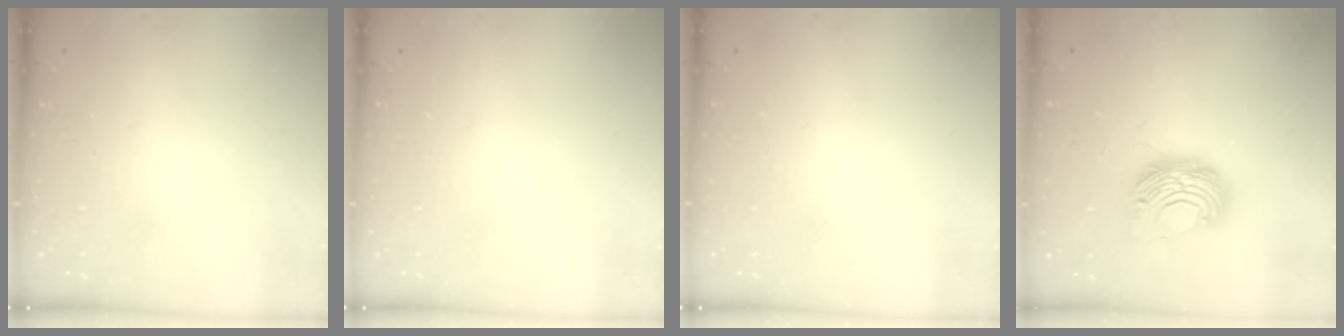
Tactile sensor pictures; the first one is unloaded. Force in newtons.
{"total": 0.0}
{"total": 0.0}
{"total": 8.9, "press": 8.9, "slide": 0.0}